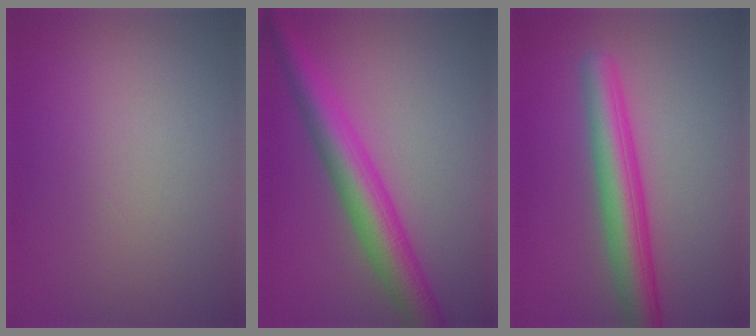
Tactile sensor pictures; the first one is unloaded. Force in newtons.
{"total": 5.9, "press": 5.9, "slide": 0.0}
{"total": 5.3, "press": 5.3, "slide": 0.1}